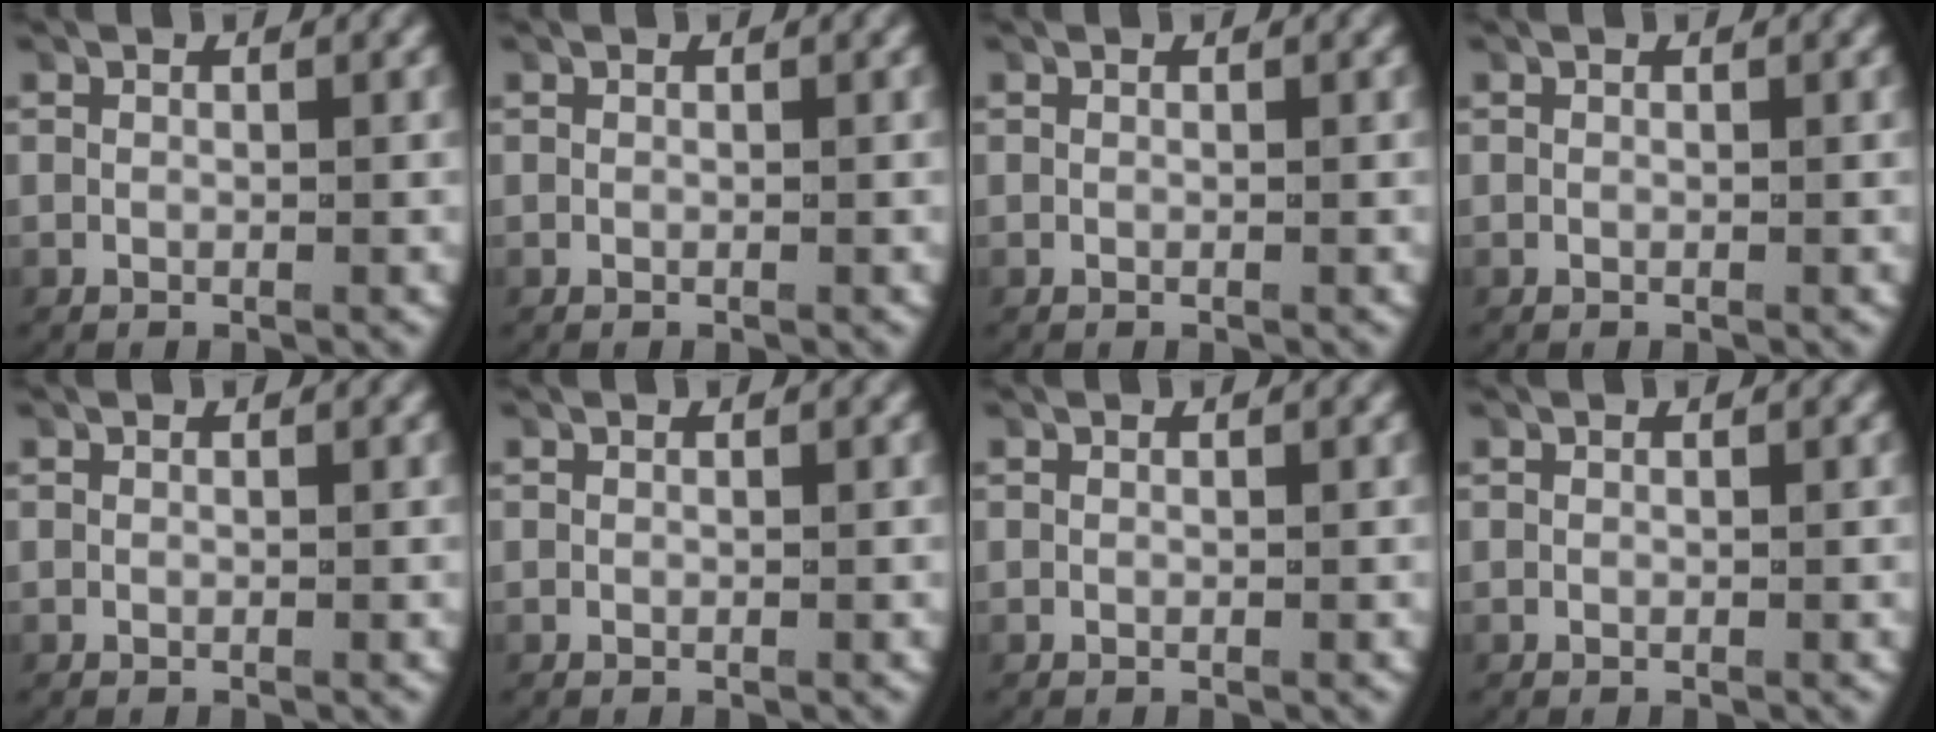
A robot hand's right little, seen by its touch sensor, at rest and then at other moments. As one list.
[{"total": 0.0}, {"total": 0.0}, {"total": 0.0}, {"total": 0.0}, {"total": 0.0}, {"total": 0.0}, {"total": 0.0}]